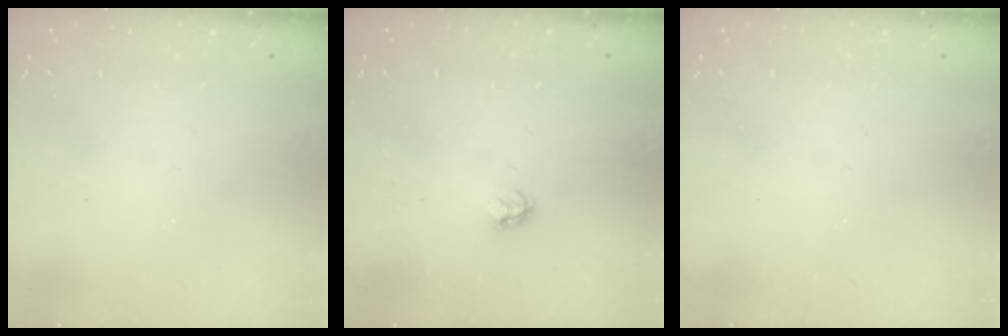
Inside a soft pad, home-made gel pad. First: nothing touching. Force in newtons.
{"total": 2.8, "press": 2.8, "slide": 0.5}
{"total": 0.0}